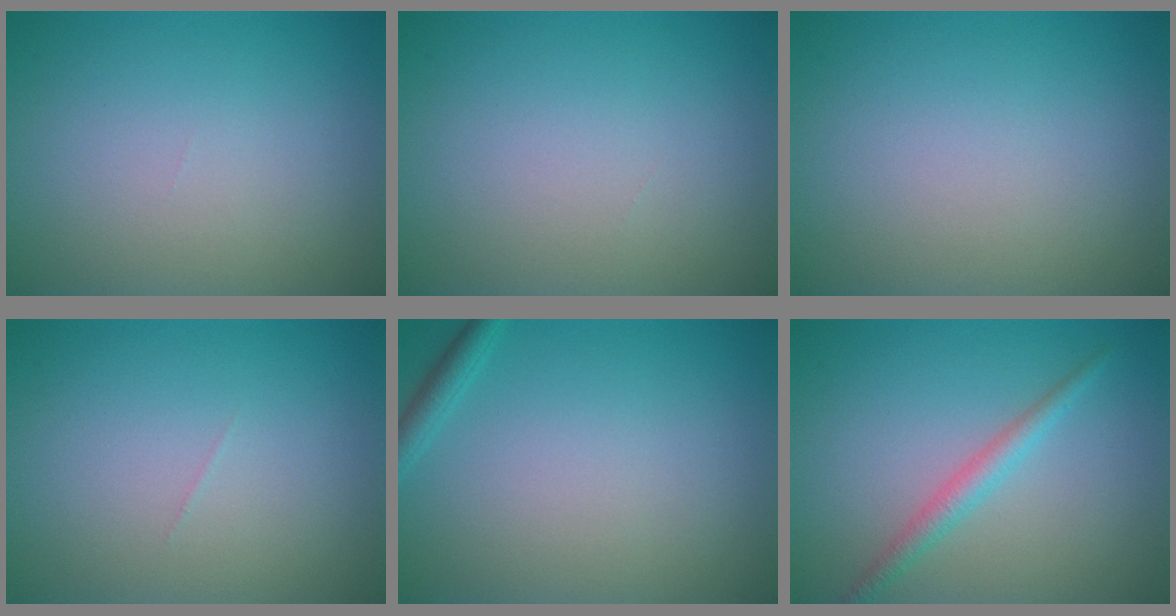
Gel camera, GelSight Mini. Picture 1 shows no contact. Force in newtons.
{"total": 0.0}
{"total": 0.0}
{"total": 0.0}
{"total": 1.4, "press": 1.4, "slide": 0.1}
{"total": 2.1, "press": 2.1, "slide": 0.0}